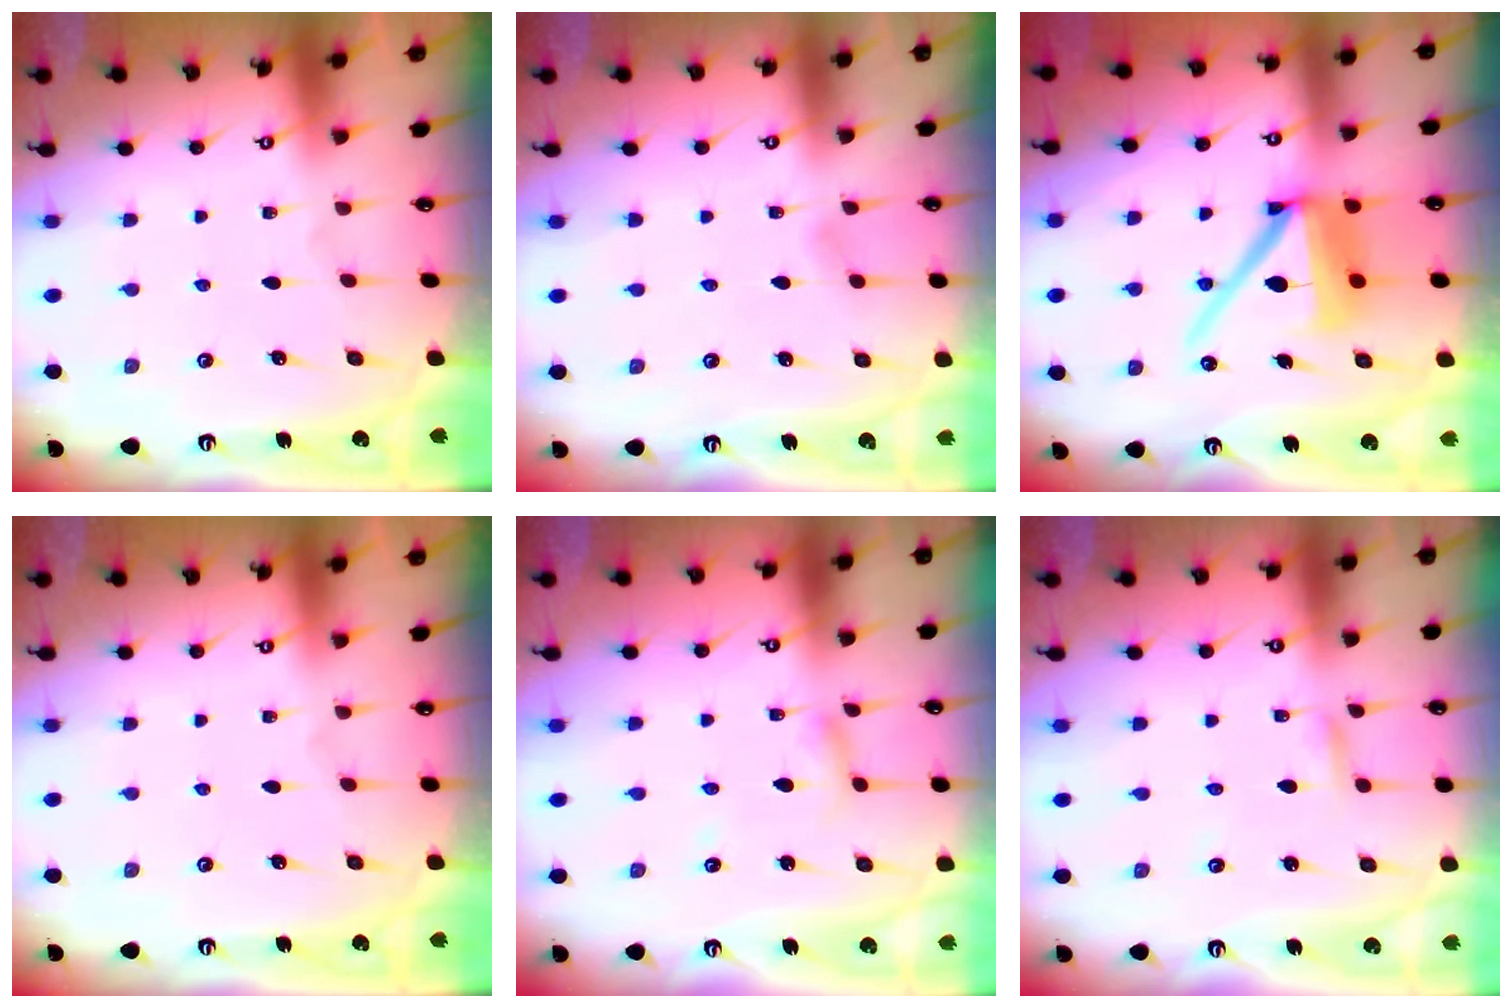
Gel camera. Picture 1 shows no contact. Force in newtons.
{"total": 2.5, "press": 2.5, "slide": 0.4}
{"total": 13.9, "press": 13.8, "slide": 1.8}
{"total": 0.0}
{"total": 3.7, "press": 3.7, "slide": 0.3}
{"total": 2.1, "press": 2.1, "slide": 0.1}